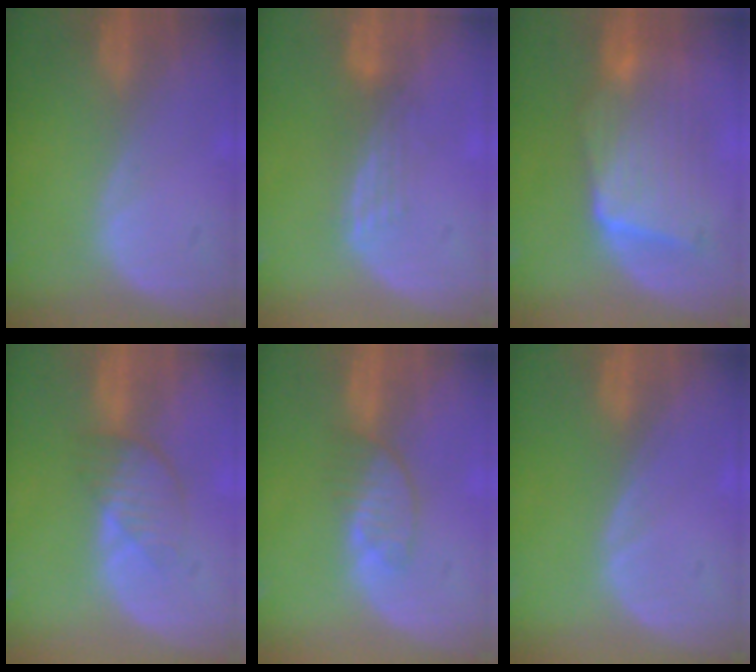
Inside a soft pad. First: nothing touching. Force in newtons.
{"total": 3.1, "press": 2.6, "slide": 1.6}
{"total": 8.7, "press": 8.5, "slide": 1.9}
{"total": 3.9, "press": 3.6, "slide": 1.4}
{"total": 3.7, "press": 3.3, "slide": 1.6}
{"total": 0.0}